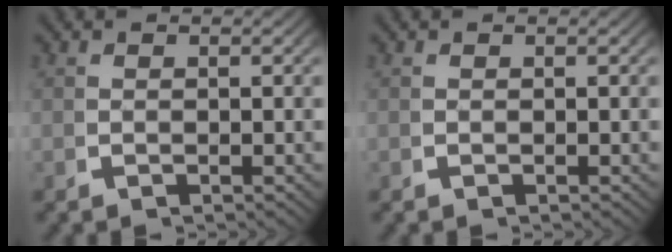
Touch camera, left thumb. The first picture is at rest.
{"total": 0.0}